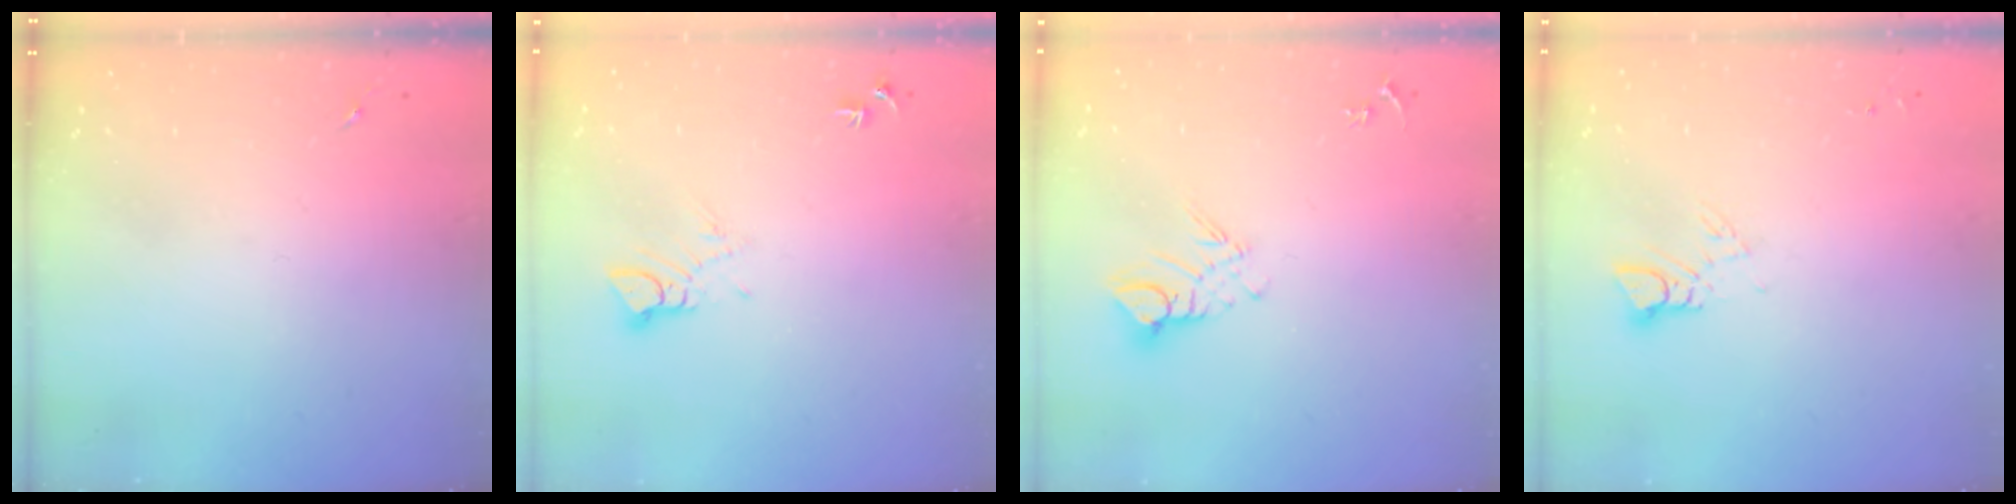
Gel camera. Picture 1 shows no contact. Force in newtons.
{"total": 4.7, "press": 4.7, "slide": 0.3}
{"total": 7.9, "press": 7.8, "slide": 0.8}
{"total": 3.6, "press": 3.6, "slide": 0.1}